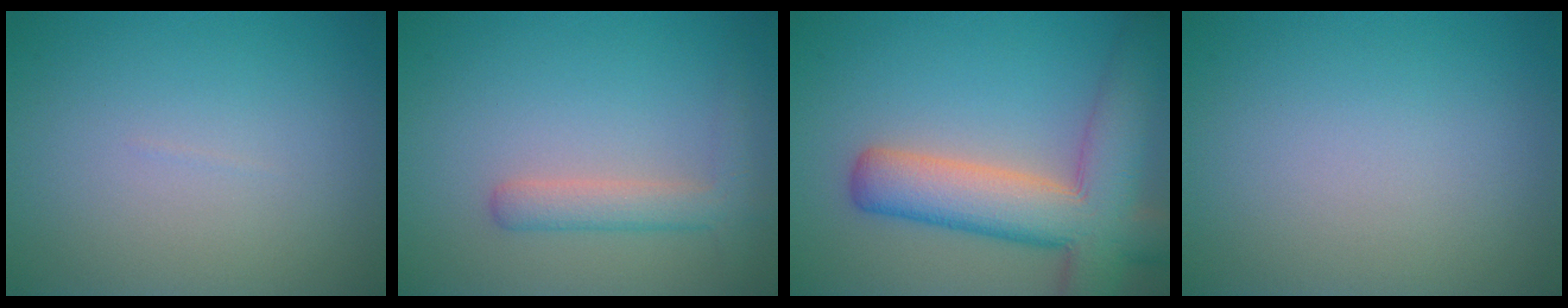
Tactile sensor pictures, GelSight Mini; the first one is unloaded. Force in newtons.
{"total": 2.8, "press": 2.8, "slide": 0.2}
{"total": 9.4, "press": 9.3, "slide": 0.6}
{"total": 0.0}